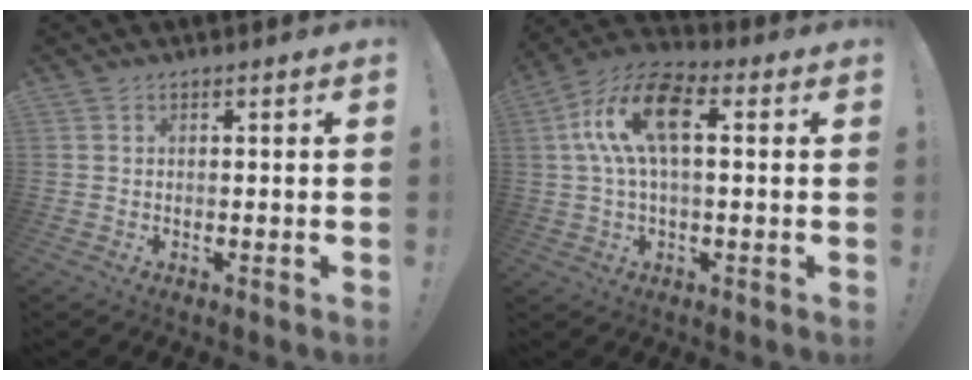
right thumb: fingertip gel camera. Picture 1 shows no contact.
{"total": 14.8, "force": [3.1, 7.2, 12.6], "torque": [-0.245, 0.013, 0.052]}